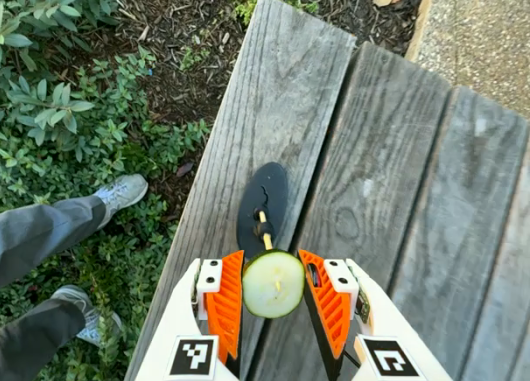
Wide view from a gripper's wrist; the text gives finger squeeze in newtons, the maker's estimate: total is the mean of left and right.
{"total": 12.2, "left": 12.5, "right": 11.9}